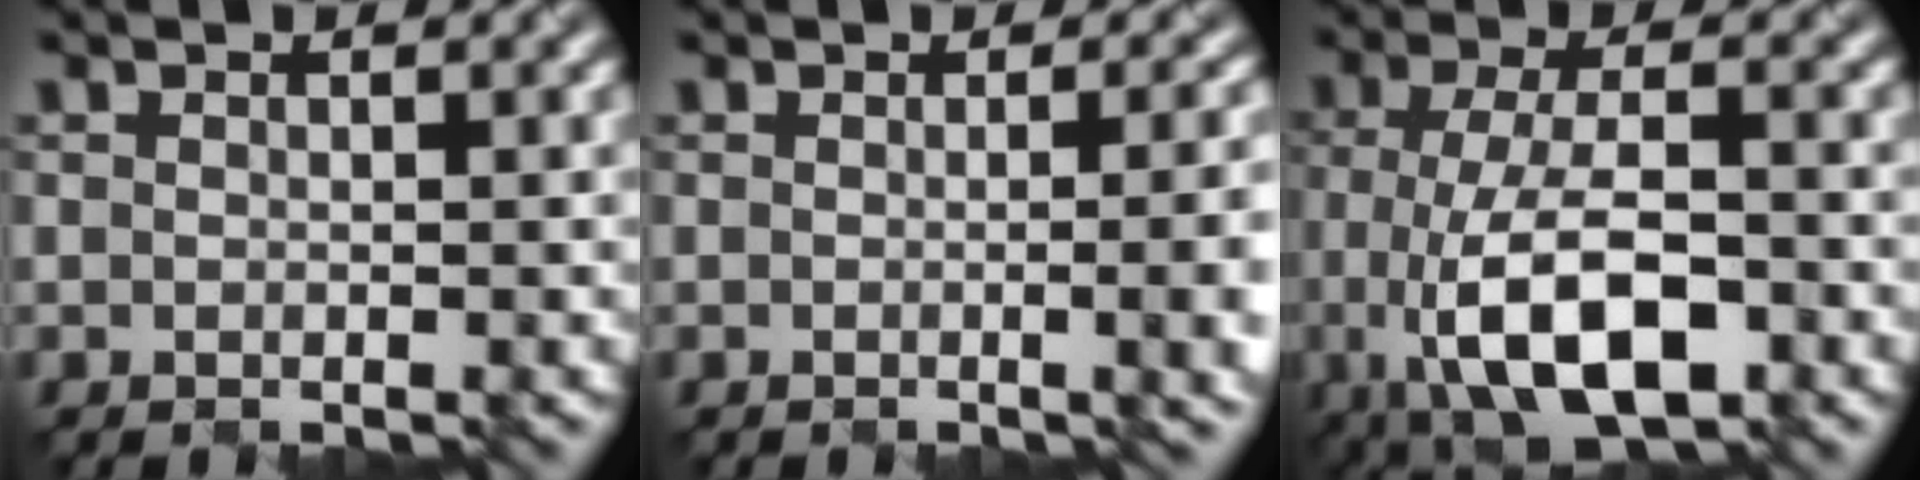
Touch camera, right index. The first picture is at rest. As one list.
[{"total": 6.7, "force": [-0.4, 3.0, 5.9], "torque": [-0.042, -0.004, 0.000]}, {"total": 8.8, "force": [-2.5, 3.6, 7.6], "torque": [-0.143, -0.009, -0.041]}]